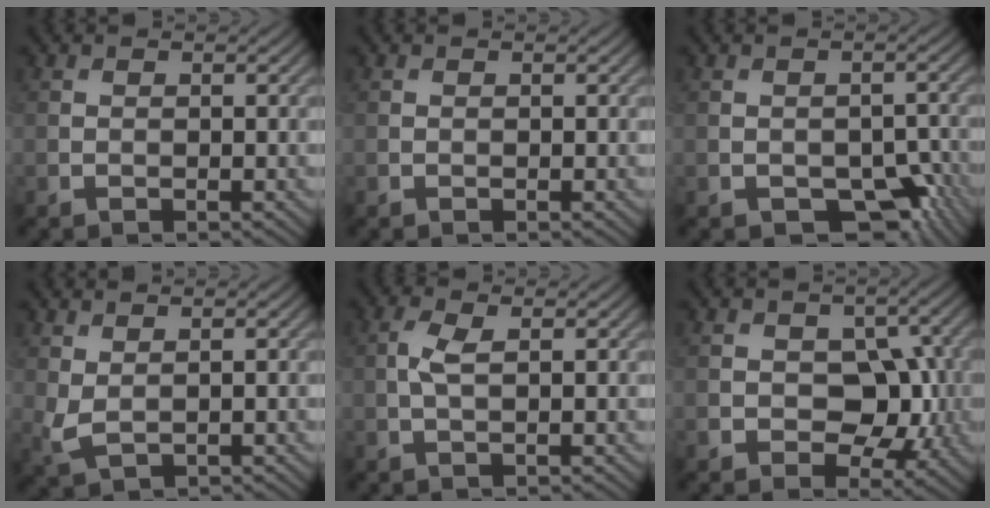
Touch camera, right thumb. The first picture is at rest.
{"total": 0.0}
{"total": 7.4, "force": [-3.7, 4.6, 4.4], "torque": [-0.059, -0.013, -0.046]}
{"total": 2.8, "force": [0.9, 1.4, 2.2], "torque": [-0.066, -0.002, 0.019]}
{"total": 2.4, "force": [0.4, 0.7, 2.2], "torque": [-0.055, 0.008, 0.006]}
{"total": 7.1, "force": [-0.7, 5.2, 4.8], "torque": [-0.056, -0.005, -0.015]}